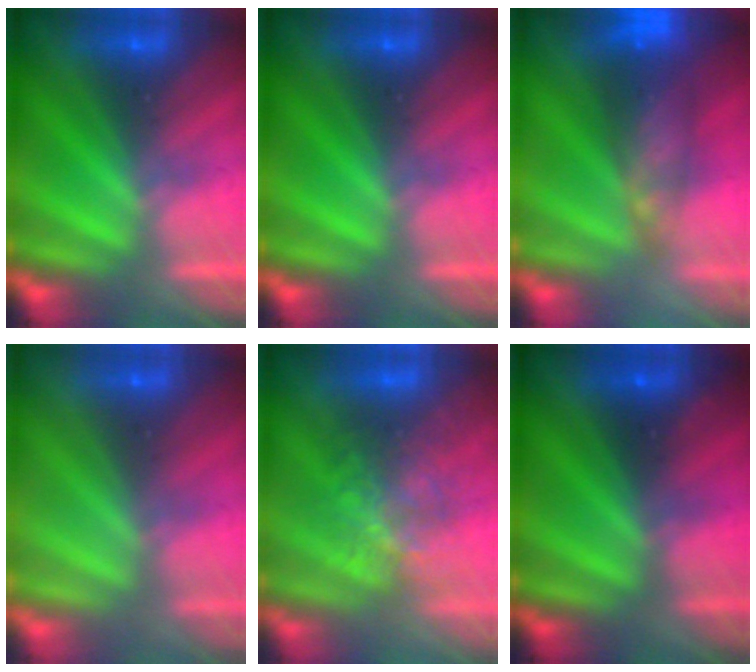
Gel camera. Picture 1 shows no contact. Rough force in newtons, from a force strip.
{"total": 0.0}
{"total": 7.1}
{"total": 2.9}
{"total": 3.3}
{"total": 2.4}